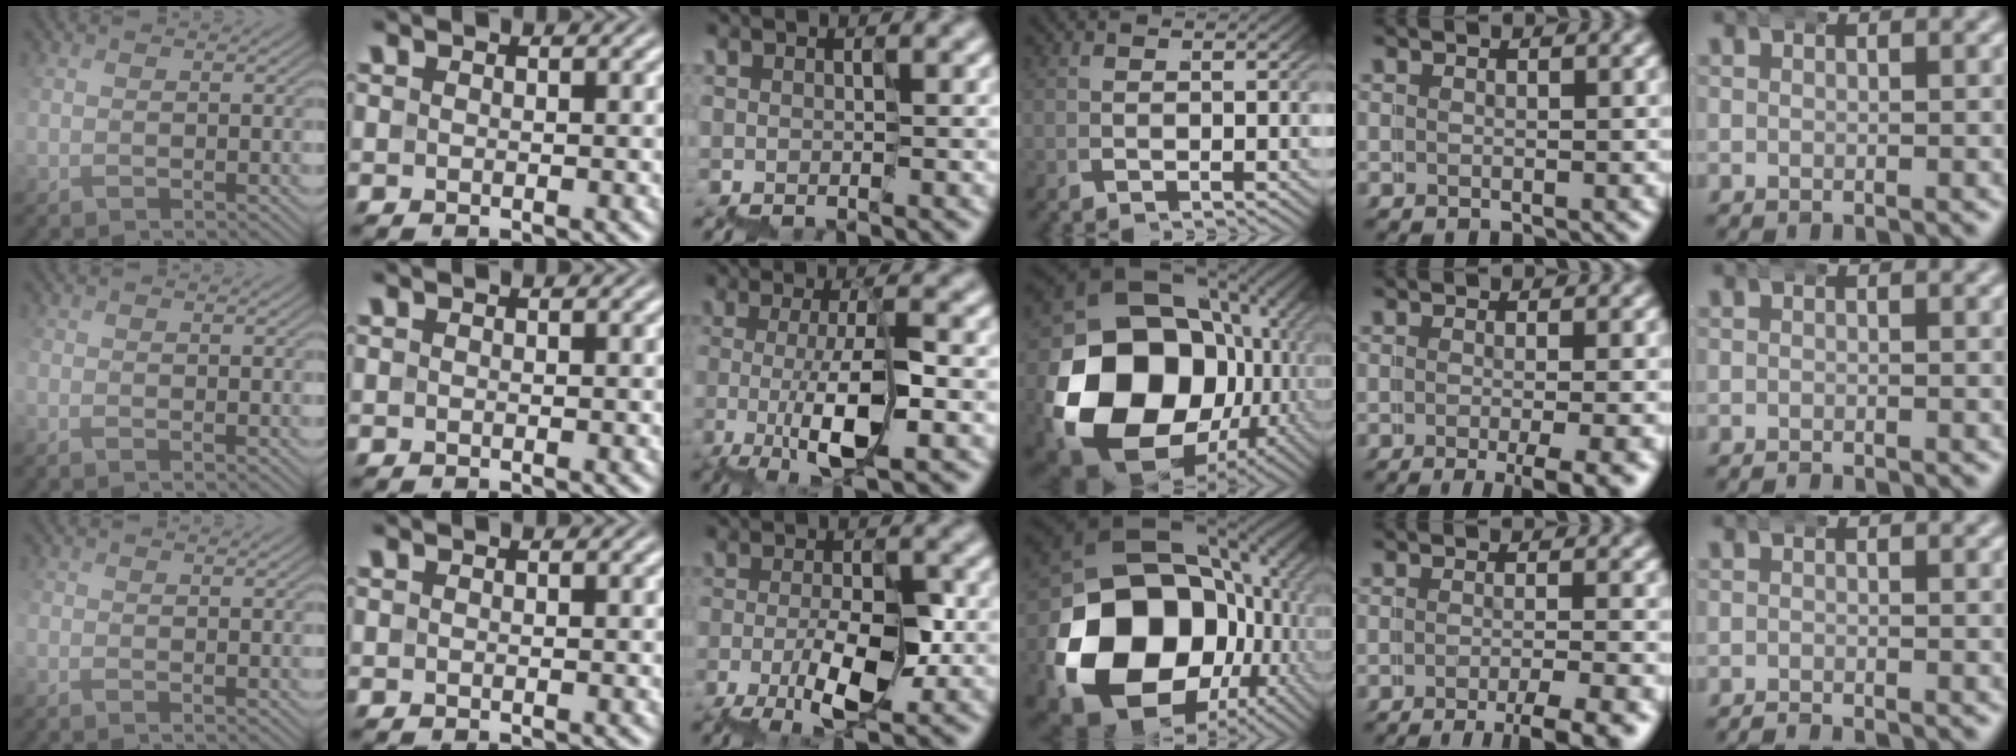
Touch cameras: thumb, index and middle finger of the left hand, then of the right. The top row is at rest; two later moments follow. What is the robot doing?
{"motion": "wrap", "object": "belt"}